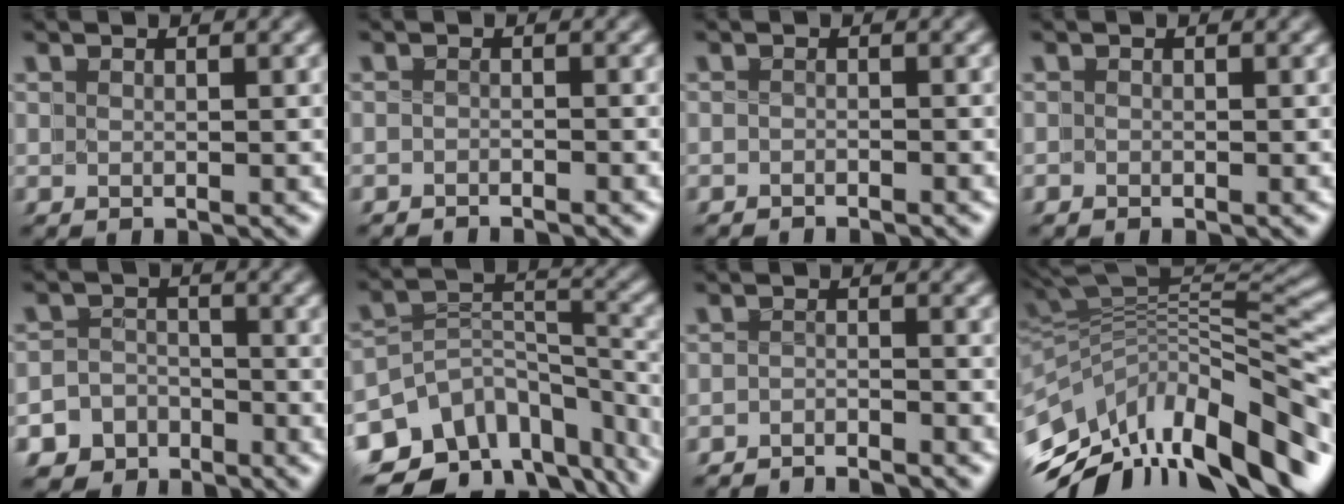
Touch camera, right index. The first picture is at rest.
{"total": 1.8, "force": [-1.6, -0.4, -0.7], "torque": [0.006, -0.008, -0.029]}
{"total": 1.5, "force": [-1.2, -0.4, -0.7], "torque": [0.005, -0.008, -0.022]}
{"total": 0.6, "force": [-0.4, 0.4, -0.1], "torque": [-0.008, -0.003, -0.012]}
{"total": 6.6, "force": [-4.4, 4.9, -0.2], "torque": [-0.003, -0.015, -0.090]}
{"total": 12.8, "force": [-6.9, 8.7, 6.3], "torque": [-0.094, -0.029, -0.113]}
{"total": 3.8, "force": [-3.6, -0.2, -0.9], "torque": [0.015, -0.010, -0.066]}
{"total": 12.4, "force": [-4.9, 7.7, 8.5], "torque": [-0.164, -0.028, -0.069]}